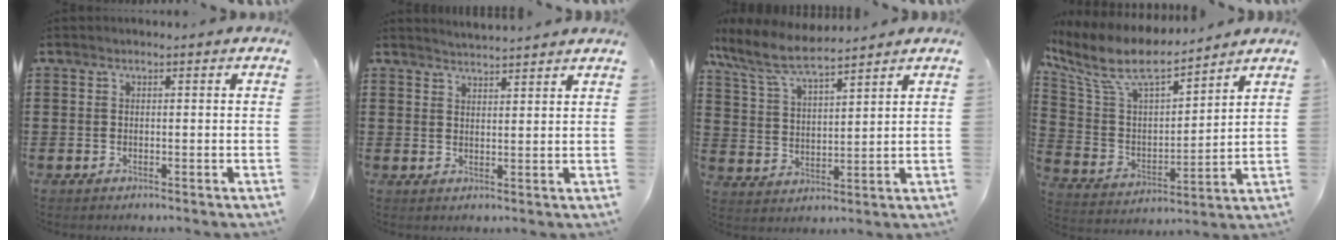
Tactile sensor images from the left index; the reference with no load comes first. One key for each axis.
{"total": 2.6, "fx": 2.6, "fy": -0.5, "fz": -0.1, "tx": -0.004, "ty": -0.008, "tz": 0.048}
{"total": 7.8, "fx": 6.8, "fy": 1.2, "fz": 3.8, "tx": -0.098, "ty": -0.025, "tz": 0.121}
{"total": 10.2, "fx": 8.0, "fy": 3.0, "fz": 5.6, "tx": -0.142, "ty": -0.039, "tz": 0.139}